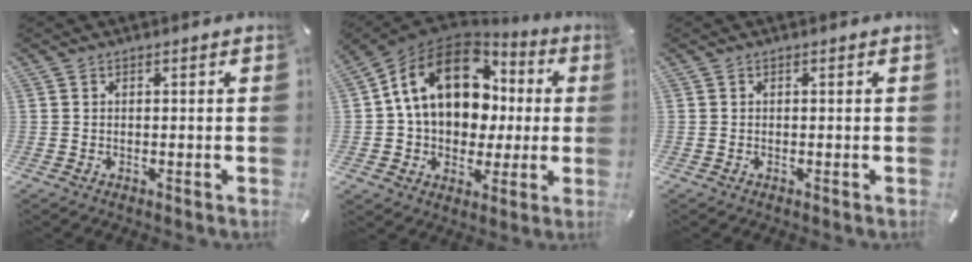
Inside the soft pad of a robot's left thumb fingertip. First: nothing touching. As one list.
[{"total": 17.3, "force": [4.3, 13.2, 10.3], "torque": [-0.199, -0.011, 0.081]}, {"total": 0.0}]